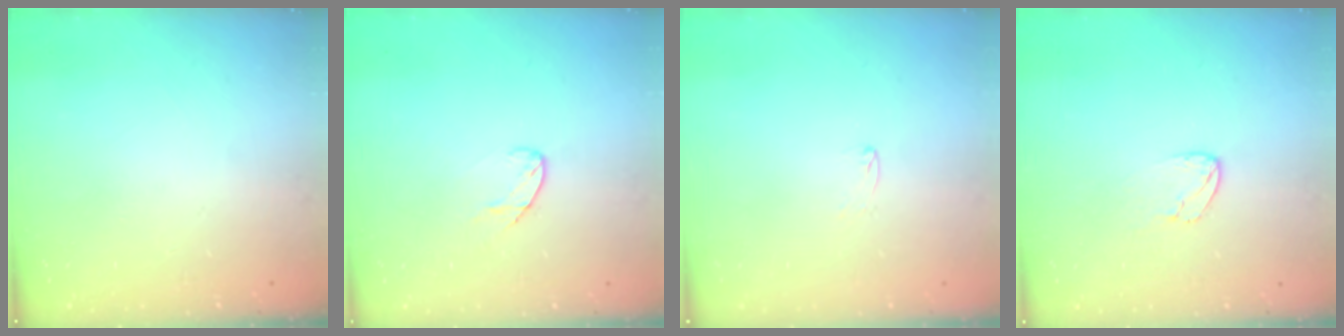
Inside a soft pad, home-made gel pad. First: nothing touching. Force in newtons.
{"total": 6.0, "press": 6.0, "slide": 0.4}
{"total": 3.1, "press": 3.1, "slide": 0.2}
{"total": 5.8, "press": 5.8, "slide": 0.4}